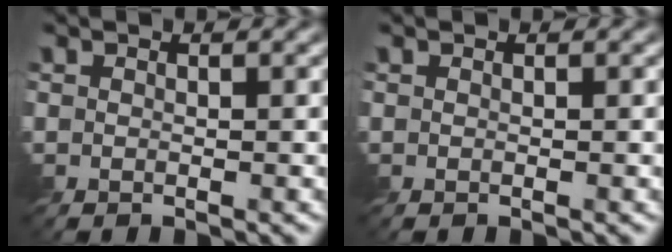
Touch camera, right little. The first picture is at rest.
{"total": 0.0}